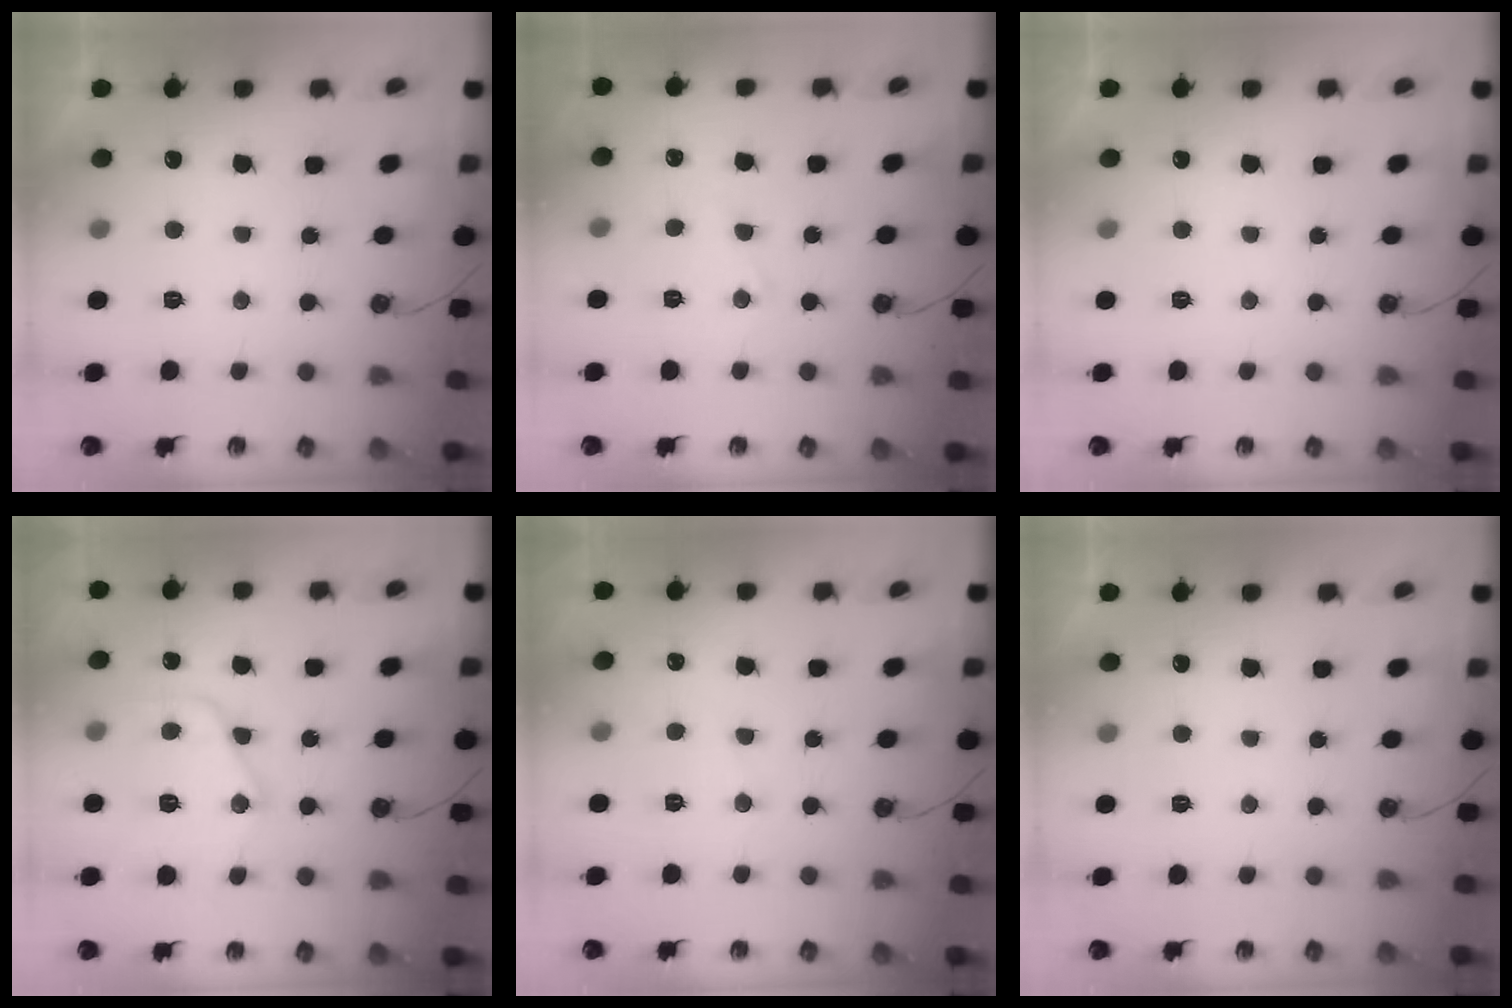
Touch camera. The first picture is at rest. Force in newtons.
{"total": 7.2, "press": 7.2, "slide": 0.3}
{"total": 0.0}
{"total": 15.4, "press": 15.4, "slide": 1.1}
{"total": 5.8, "press": 5.7, "slide": 0.8}
{"total": 0.0}